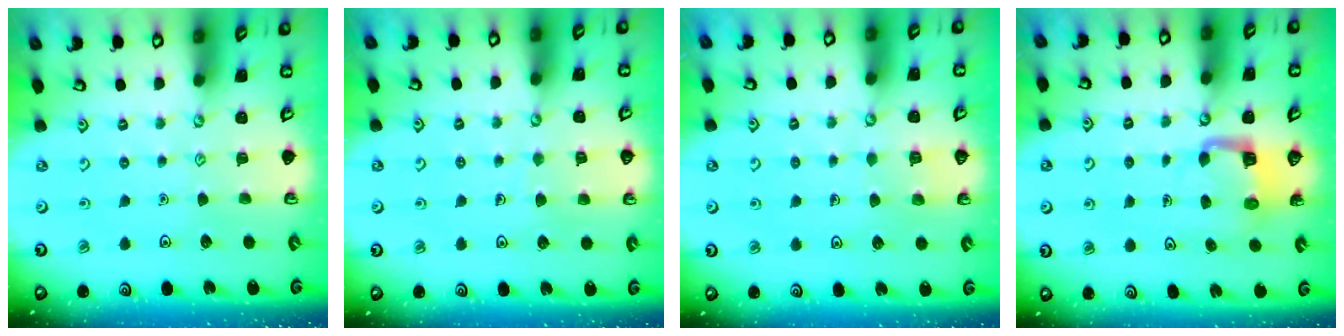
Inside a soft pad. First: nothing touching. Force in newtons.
{"total": 5.3, "press": 5.2, "slide": 0.4}
{"total": 2.8, "press": 2.8, "slide": 0.3}
{"total": 4.5, "press": 4.5, "slide": 0.1}